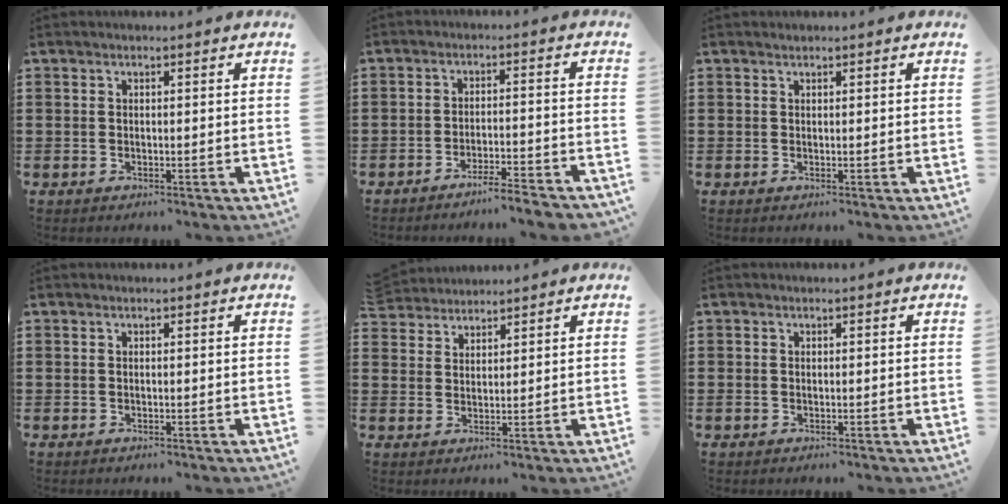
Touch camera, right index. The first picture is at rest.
{"total": 3.9, "force": [-3.6, -0.5, 1.2], "torque": [-0.021, -0.006, -0.073]}
{"total": 0.0}
{"total": 0.0}
{"total": 3.2, "force": [3.1, 0.6, -0.3], "torque": [-0.004, -0.003, 0.061]}
{"total": 0.5, "force": [-0.1, 0.5, 0.2], "torque": [-0.006, 0.004, -0.002]}